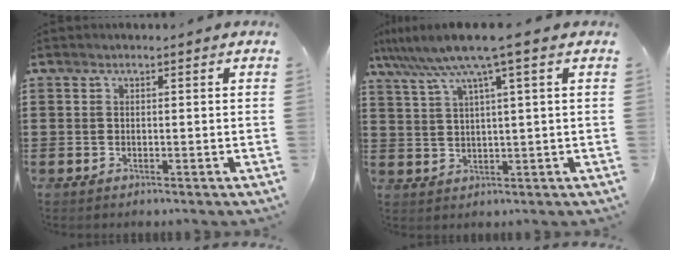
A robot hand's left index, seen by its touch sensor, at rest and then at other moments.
{"total": 7.5, "force": [4.3, 0.0, 6.2], "torque": [-0.141, -0.016, 0.068]}